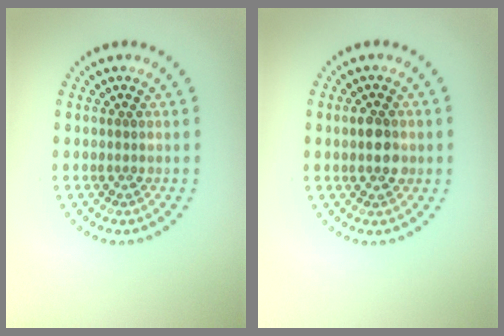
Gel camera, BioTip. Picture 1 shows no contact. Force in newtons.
{"total": 2.6, "press": 2.6, "slide": 0.1}